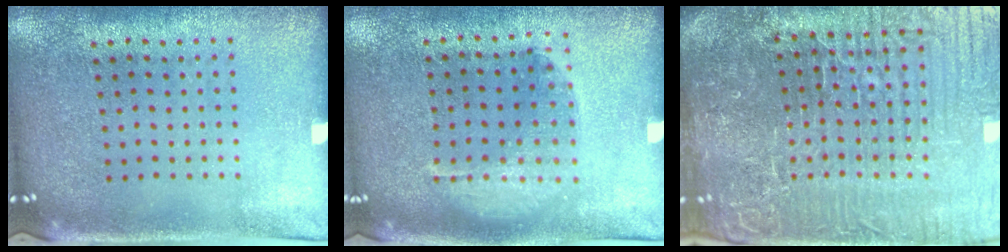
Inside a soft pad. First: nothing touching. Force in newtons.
{"total": 1.1, "press": 1.1, "slide": 0.2}
{"total": 7.1, "press": 6.4, "slide": 3.2}